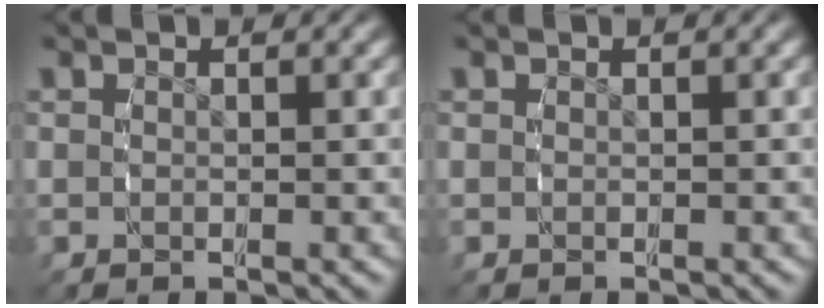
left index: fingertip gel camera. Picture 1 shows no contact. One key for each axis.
{"total": 0.0}